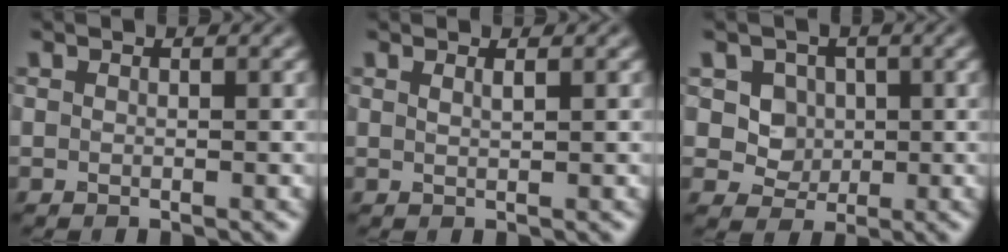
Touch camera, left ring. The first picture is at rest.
{"total": 0.8, "force": [0.5, 0.2, 0.6], "torque": [-0.003, -0.001, 0.008]}
{"total": 5.3, "force": [1.8, 4.5, 2.3], "torque": [-0.038, 0.005, 0.023]}